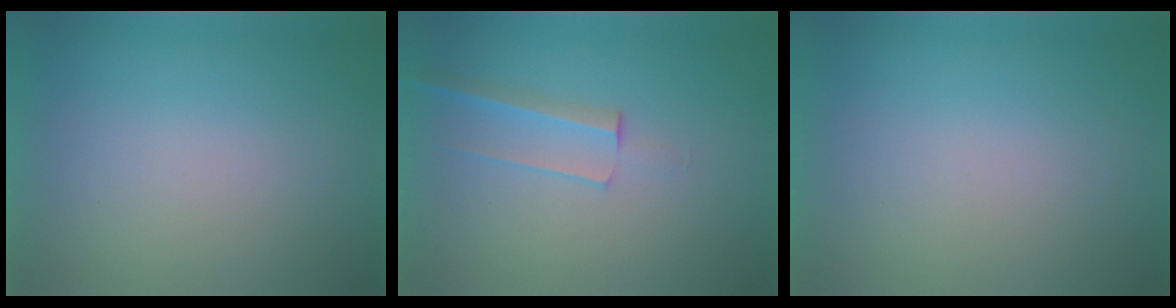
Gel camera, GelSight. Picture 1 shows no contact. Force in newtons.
{"total": 2.5}
{"total": 0.0}